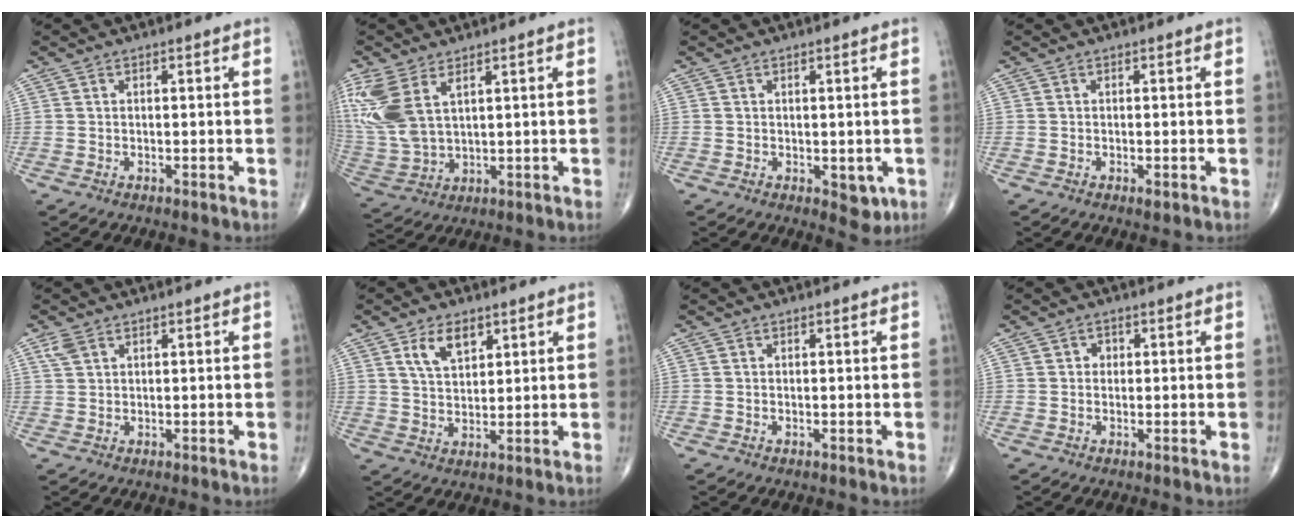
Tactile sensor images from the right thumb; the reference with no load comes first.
{"total": 12.9, "force": [5.6, 6.8, 9.4], "torque": [-0.231, -0.011, 0.128]}
{"total": 3.5, "force": [-0.7, 2.1, 2.7], "torque": [-0.015, -0.005, -0.001]}
{"total": 0.9, "force": [-0.3, 0.3, 0.8], "torque": [-0.013, -0.004, -0.004]}
{"total": 2.3, "force": [1.4, 1.3, 1.2], "torque": [-0.024, 0.003, 0.033]}
{"total": 6.6, "force": [3.4, 3.7, 4.2], "torque": [-0.062, -0.019, 0.067]}
{"total": 0.0}
{"total": 1.5, "force": [0.2, 1.3, 0.6], "torque": [0.000, 0.003, 0.000]}